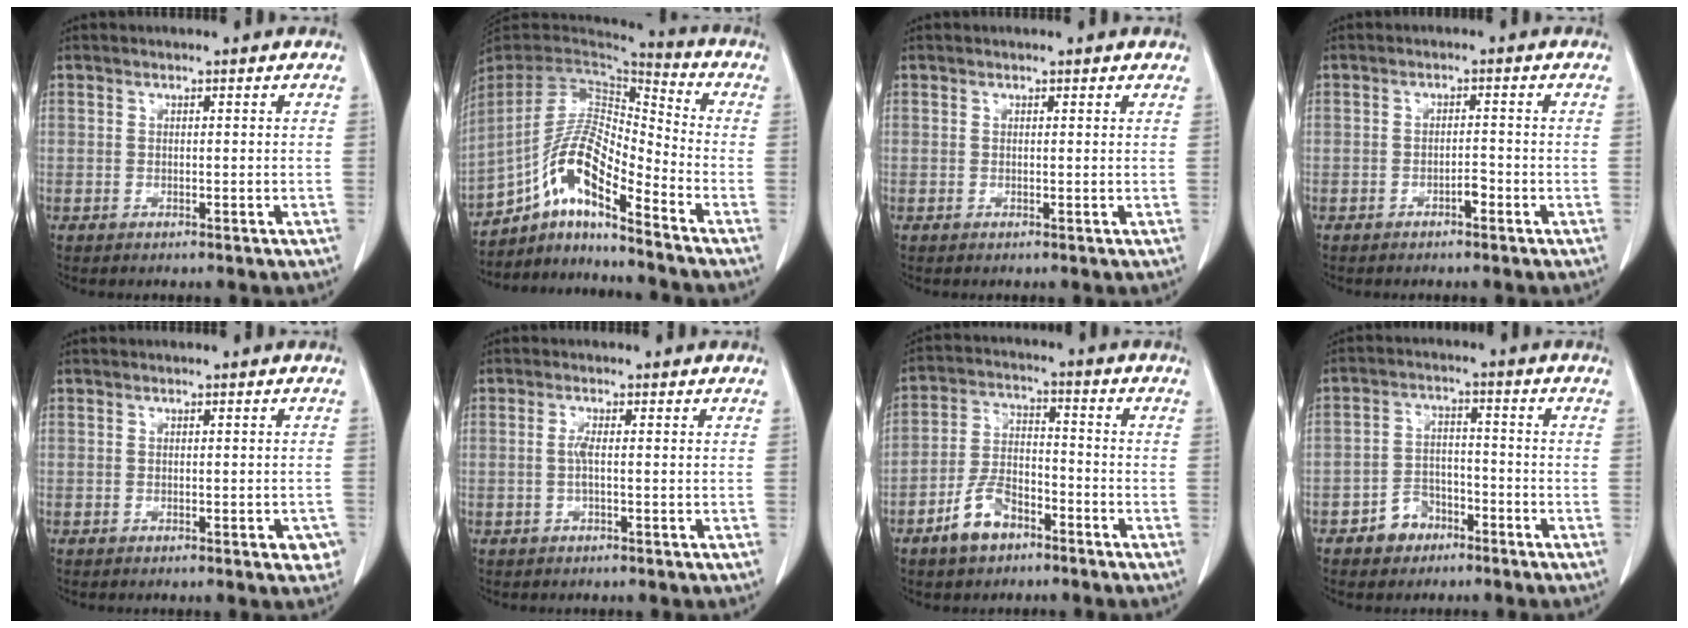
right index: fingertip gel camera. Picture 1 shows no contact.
{"total": 13.6, "force": [-8.3, 2.7, 10.4], "torque": [-0.207, 0.016, -0.151]}
{"total": 0.8, "force": [0.7, 0.2, 0.2], "torque": [-0.008, 0.001, 0.005]}
{"total": 1.5, "force": [-1.0, 0.4, 1.1], "torque": [-0.014, 0.004, -0.014]}
{"total": 2.1, "force": [-1.0, 0.8, 1.7], "torque": [-0.010, 0.002, -0.011]}
{"total": 1.6, "force": [-0.1, 0.1, 1.6], "torque": [-0.032, 0.002, -0.002]}
{"total": 7.7, "force": [-4.8, 4.0, 4.5], "torque": [-0.100, 0.009, -0.088]}
{"total": 5.3, "force": [-3.2, 3.9, 1.6], "torque": [-0.029, 0.014, -0.052]}